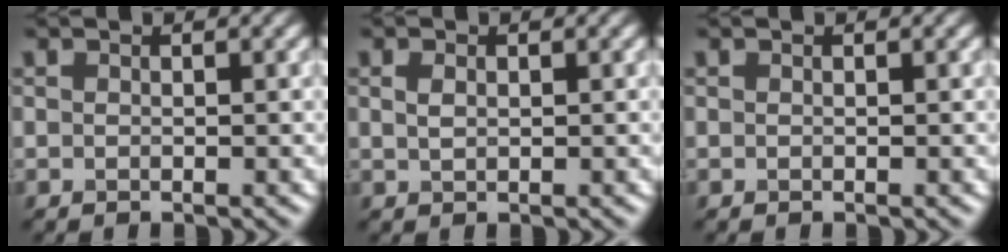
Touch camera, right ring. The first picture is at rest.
{"total": 1.0, "force": [0.3, 0.6, 0.7], "torque": [-0.019, 0.000, 0.008]}
{"total": 0.0}